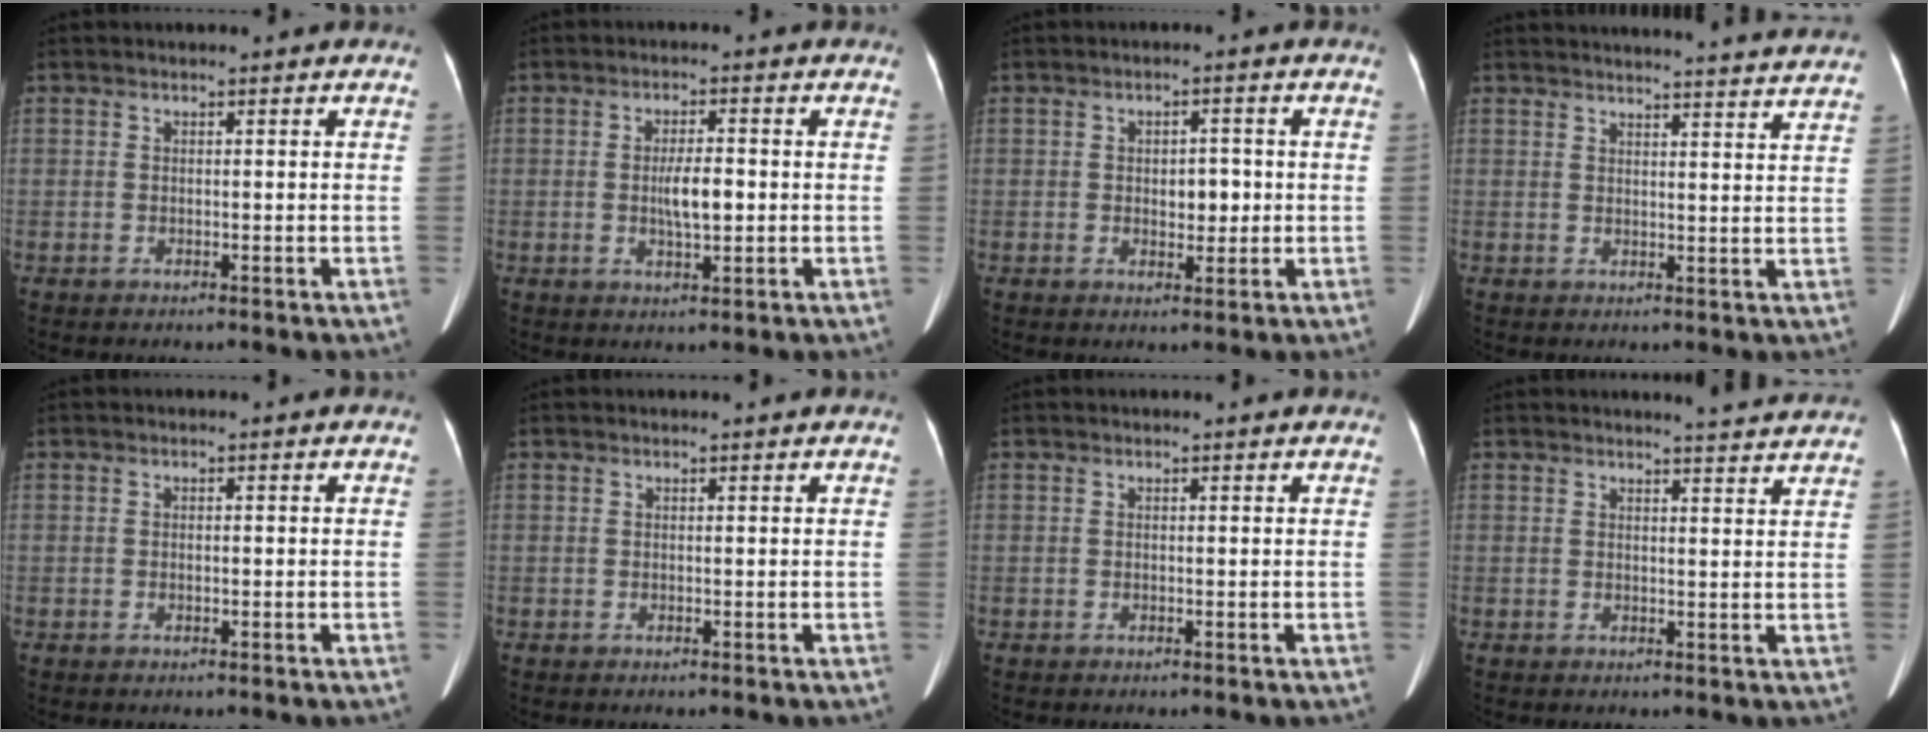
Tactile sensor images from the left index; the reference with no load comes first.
{"total": 4.4, "force": [-0.3, 1.1, 4.2], "torque": [-0.079, -0.001, -0.005]}
{"total": 3.5, "force": [-0.1, 2.0, 2.8], "torque": [-0.037, 0.005, 0.003]}
{"total": 21.2, "force": [20.5, 0.3, 5.3], "torque": [-0.066, -0.030, 0.237]}
{"total": 0.5, "force": [-0.1, 0.2, 0.5], "torque": [-0.009, -0.001, -0.001]}
{"total": 0.9, "force": [0.8, 0.0, 0.3], "torque": [-0.006, 0.008, 0.011]}
{"total": 0.6, "force": [0.6, 0.0, 0.1], "torque": [-0.005, 0.000, 0.003]}
{"total": 5.7, "force": [5.6, -0.3, 1.2], "torque": [-0.024, -0.006, 0.052]}